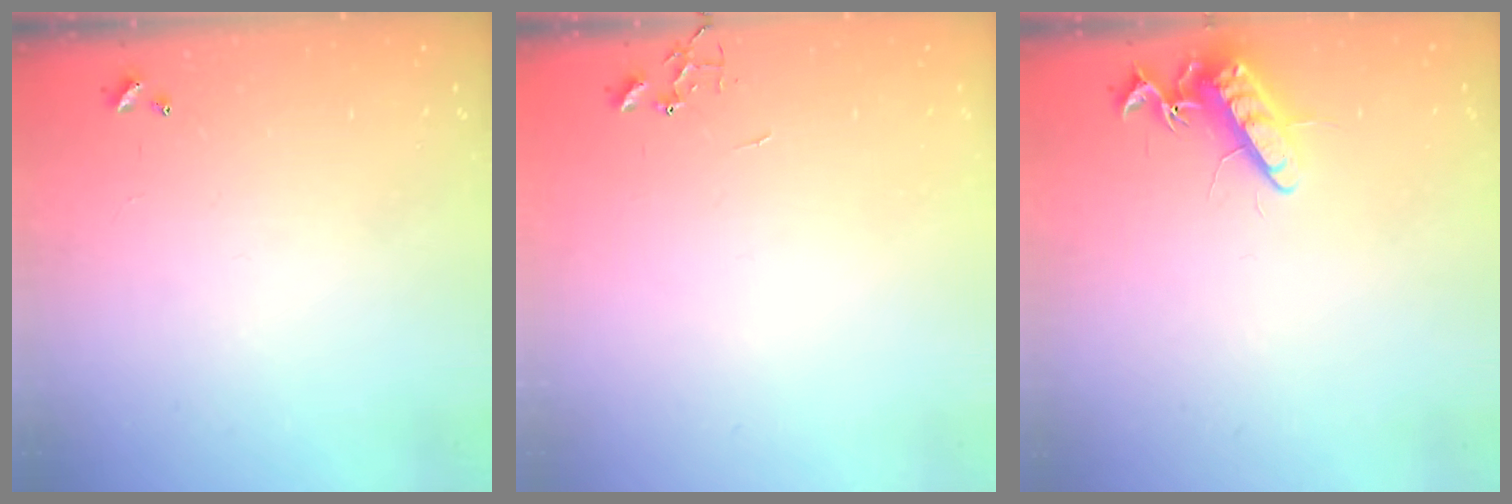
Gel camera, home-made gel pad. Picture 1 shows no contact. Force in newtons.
{"total": 0.0}
{"total": 11.9, "press": 11.8, "slide": 1.3}